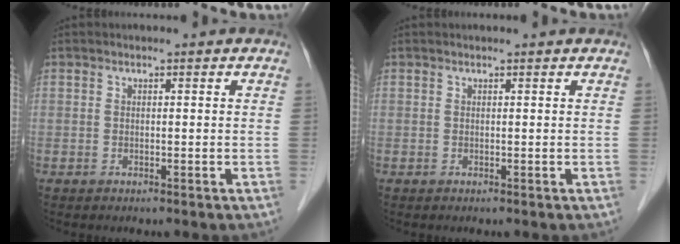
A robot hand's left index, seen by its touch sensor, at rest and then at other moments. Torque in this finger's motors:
{"motor_torque": [0.01, 0.00, -0.02, -0.01]}